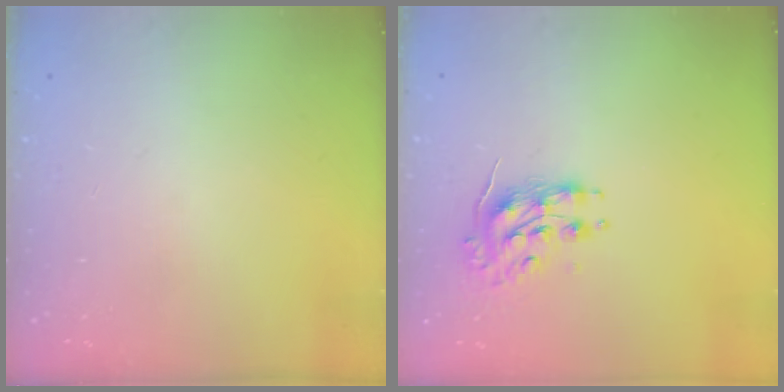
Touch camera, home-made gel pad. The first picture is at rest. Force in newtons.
{"total": 8.6, "press": 8.6, "slide": 0.3}